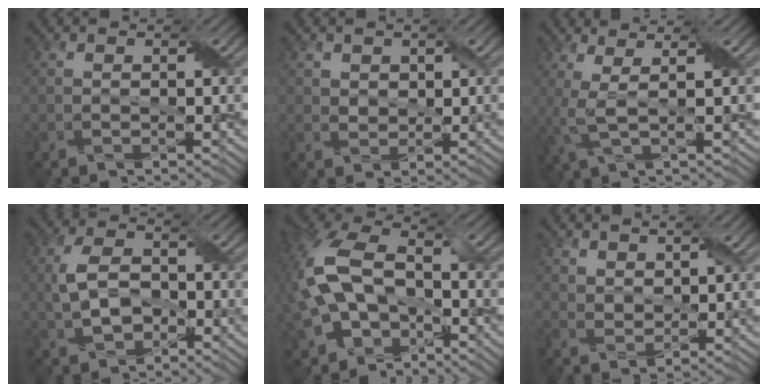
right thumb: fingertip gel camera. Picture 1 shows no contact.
{"total": 1.6, "force": [1.1, 1.2, 0.1], "torque": [-0.006, -0.003, 0.025]}
{"total": 3.7, "force": [1.0, 0.7, 3.5], "torque": [-0.084, 0.006, 0.020]}
{"total": 5.0, "force": [-0.8, 3.2, 3.8], "torque": [-0.090, 0.003, -0.014]}
{"total": 14.4, "force": [-1.9, 9.7, 10.4], "torque": [-0.271, -0.016, -0.029]}
{"total": 2.1, "force": [1.8, 1.0, 0.4], "torque": [-0.011, -0.002, 0.042]}